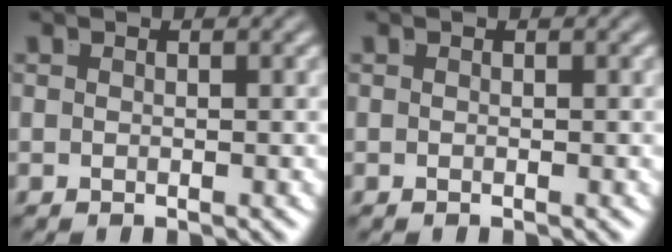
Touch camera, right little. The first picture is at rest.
{"total": 0.0}